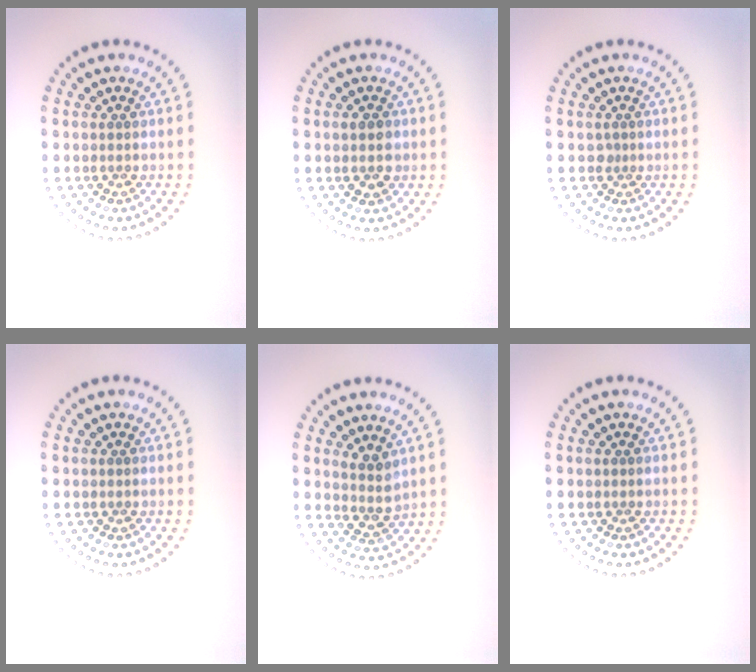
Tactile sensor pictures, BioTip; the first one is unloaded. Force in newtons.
{"total": 1.9, "press": 1.9, "slide": 0.0}
{"total": 0.6, "press": 0.4, "slide": 0.5}
{"total": 0.0}
{"total": 2.3, "press": 1.9, "slide": 1.3}
{"total": 0.0}